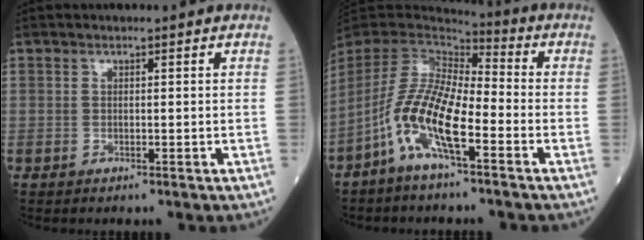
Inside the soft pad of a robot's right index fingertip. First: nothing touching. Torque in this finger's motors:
{"motor_torque": [1.18, -0.96, 1.05, 0.14]}